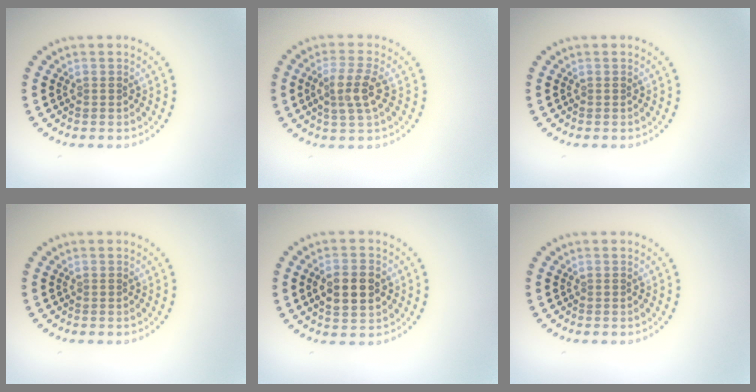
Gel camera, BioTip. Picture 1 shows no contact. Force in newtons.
{"total": 3.2, "press": 2.9, "slide": 1.4}
{"total": 0.0}
{"total": 0.0}
{"total": 3.8, "press": 3.8, "slide": 0.4}
{"total": 0.0}